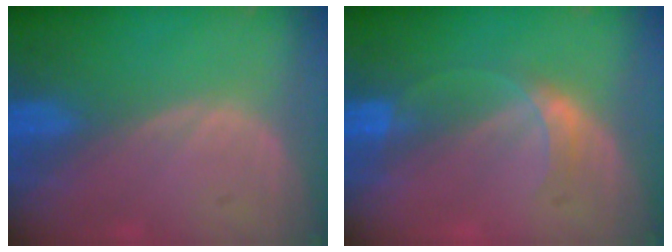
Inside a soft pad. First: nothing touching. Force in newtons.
{"total": 2.9, "press": 2.9, "slide": 0.1}